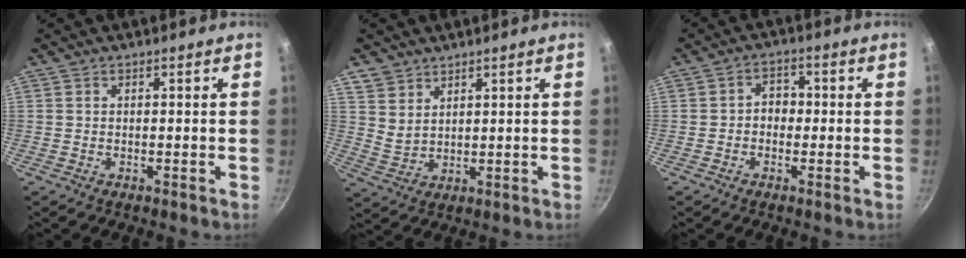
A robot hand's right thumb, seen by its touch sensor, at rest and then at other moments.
{"total": 4.9, "force": [3.5, 3.2, 1.1], "torque": [-0.006, -0.010, 0.075]}
{"total": 3.5, "force": [-0.6, 2.9, 2.0], "torque": [-0.008, 0.013, -0.016]}